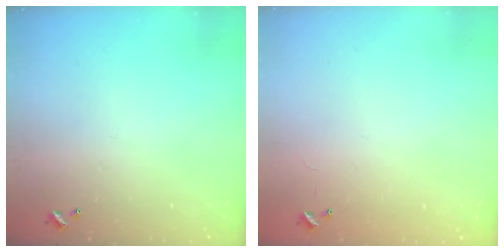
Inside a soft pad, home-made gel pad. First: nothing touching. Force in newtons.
{"total": 10.0, "press": 10.0, "slide": 0.3}